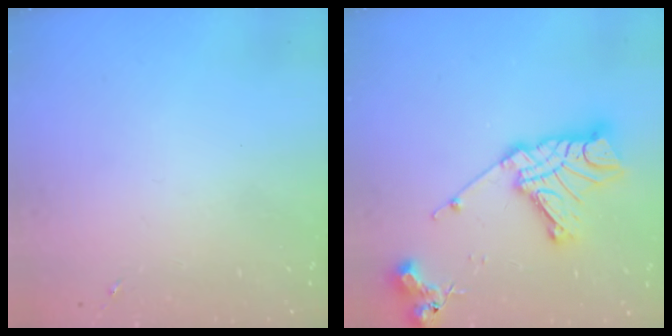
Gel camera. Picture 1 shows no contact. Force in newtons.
{"total": 19.3, "press": 19.2, "slide": 1.8}